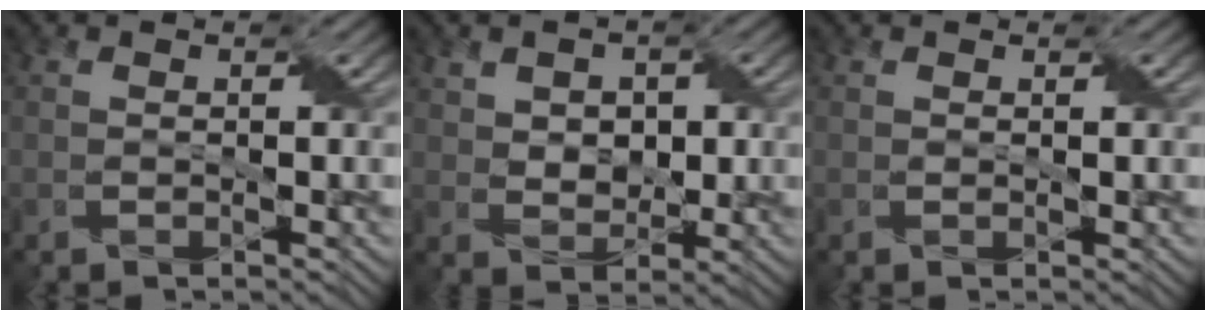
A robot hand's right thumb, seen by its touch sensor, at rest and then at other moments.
{"total": 4.3, "force": [1.1, 3.2, 2.6], "torque": [-0.054, -0.001, 0.017]}
{"total": 0.0}